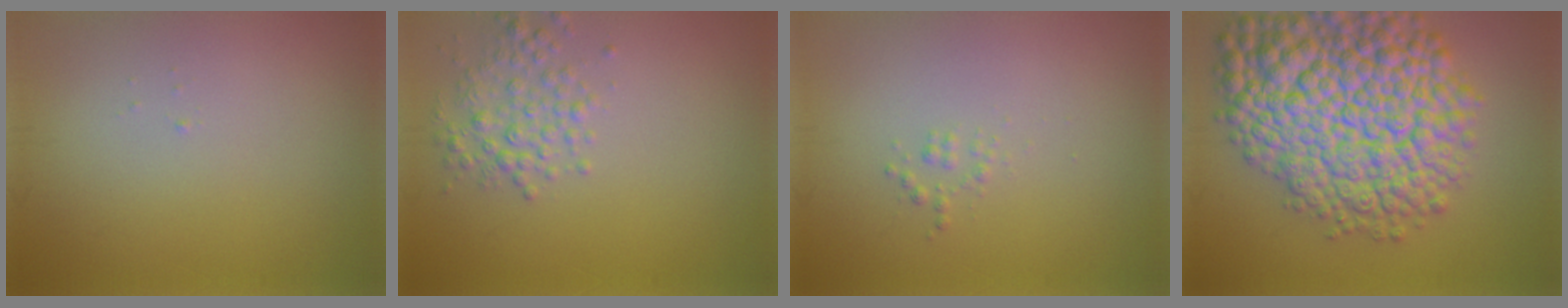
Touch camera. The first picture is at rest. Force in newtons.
{"total": 2.5, "press": 2.5, "slide": 0.1}
{"total": 0.7, "press": 0.7, "slide": 0.0}
{"total": 13.5, "press": 13.5, "slide": 0.5}